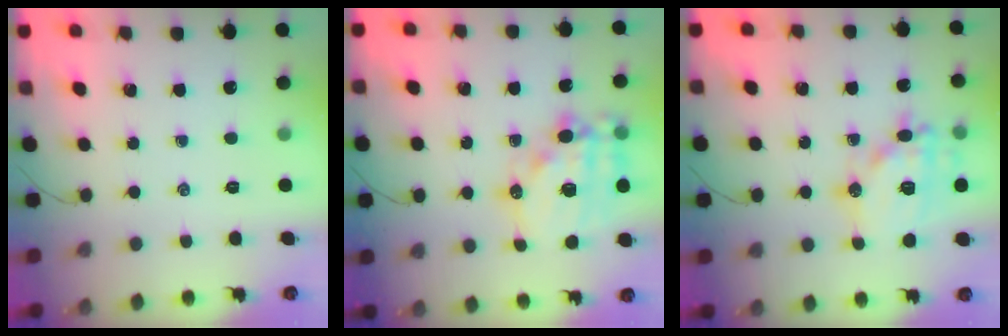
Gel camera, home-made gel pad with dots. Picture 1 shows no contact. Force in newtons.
{"total": 16.8, "press": 16.4, "slide": 3.7}
{"total": 16.1, "press": 16.0, "slide": 2.0}